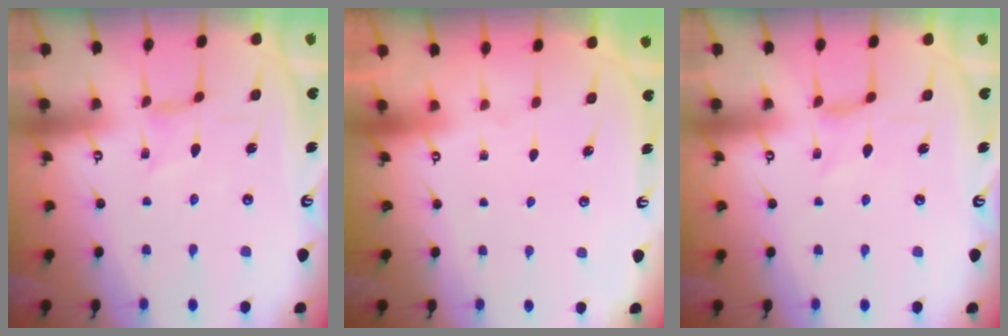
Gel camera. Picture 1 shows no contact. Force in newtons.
{"total": 0.0}
{"total": 1.0, "press": 0.9, "slide": 0.3}